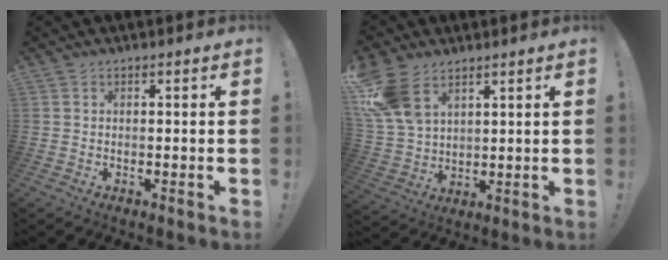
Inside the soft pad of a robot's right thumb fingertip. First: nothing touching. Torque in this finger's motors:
{"motor_torque": [0.96, 3.21, 1.14, 0.63, 0.28]}